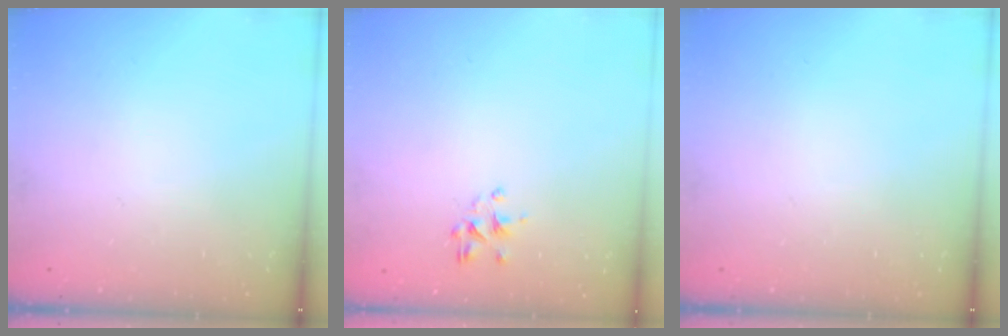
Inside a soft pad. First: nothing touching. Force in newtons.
{"total": 2.2, "press": 2.0, "slide": 0.9}
{"total": 0.0}